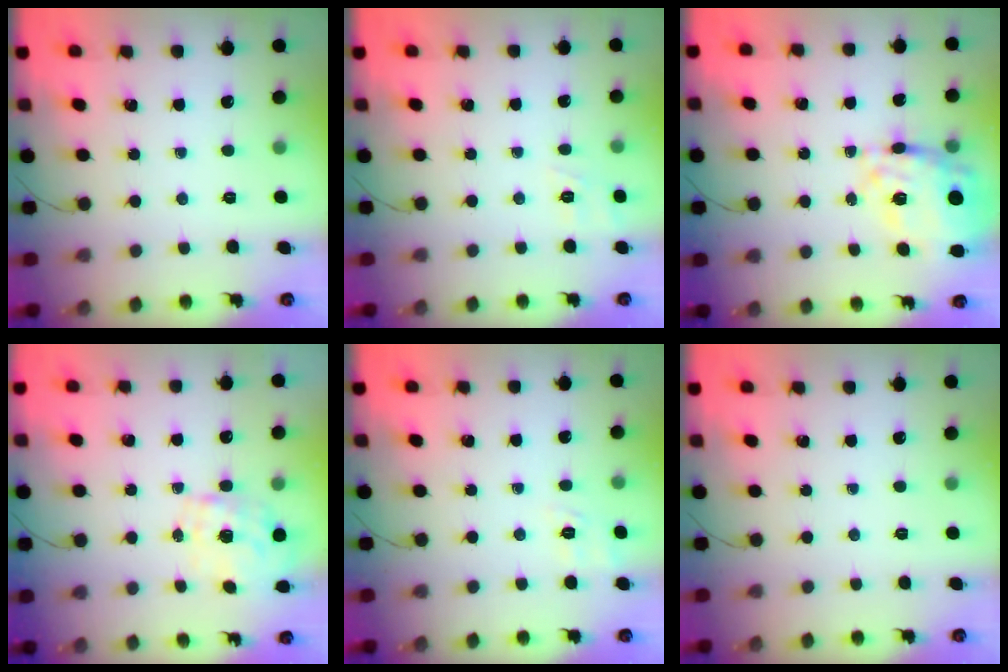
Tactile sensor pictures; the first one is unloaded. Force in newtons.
{"total": 8.8, "press": 8.6, "slide": 1.8}
{"total": 16.8, "press": 16.0, "slide": 5.2}
{"total": 1.6, "press": 1.4, "slide": 0.8}
{"total": 4.1, "press": 3.6, "slide": 2.0}
{"total": 0.0}